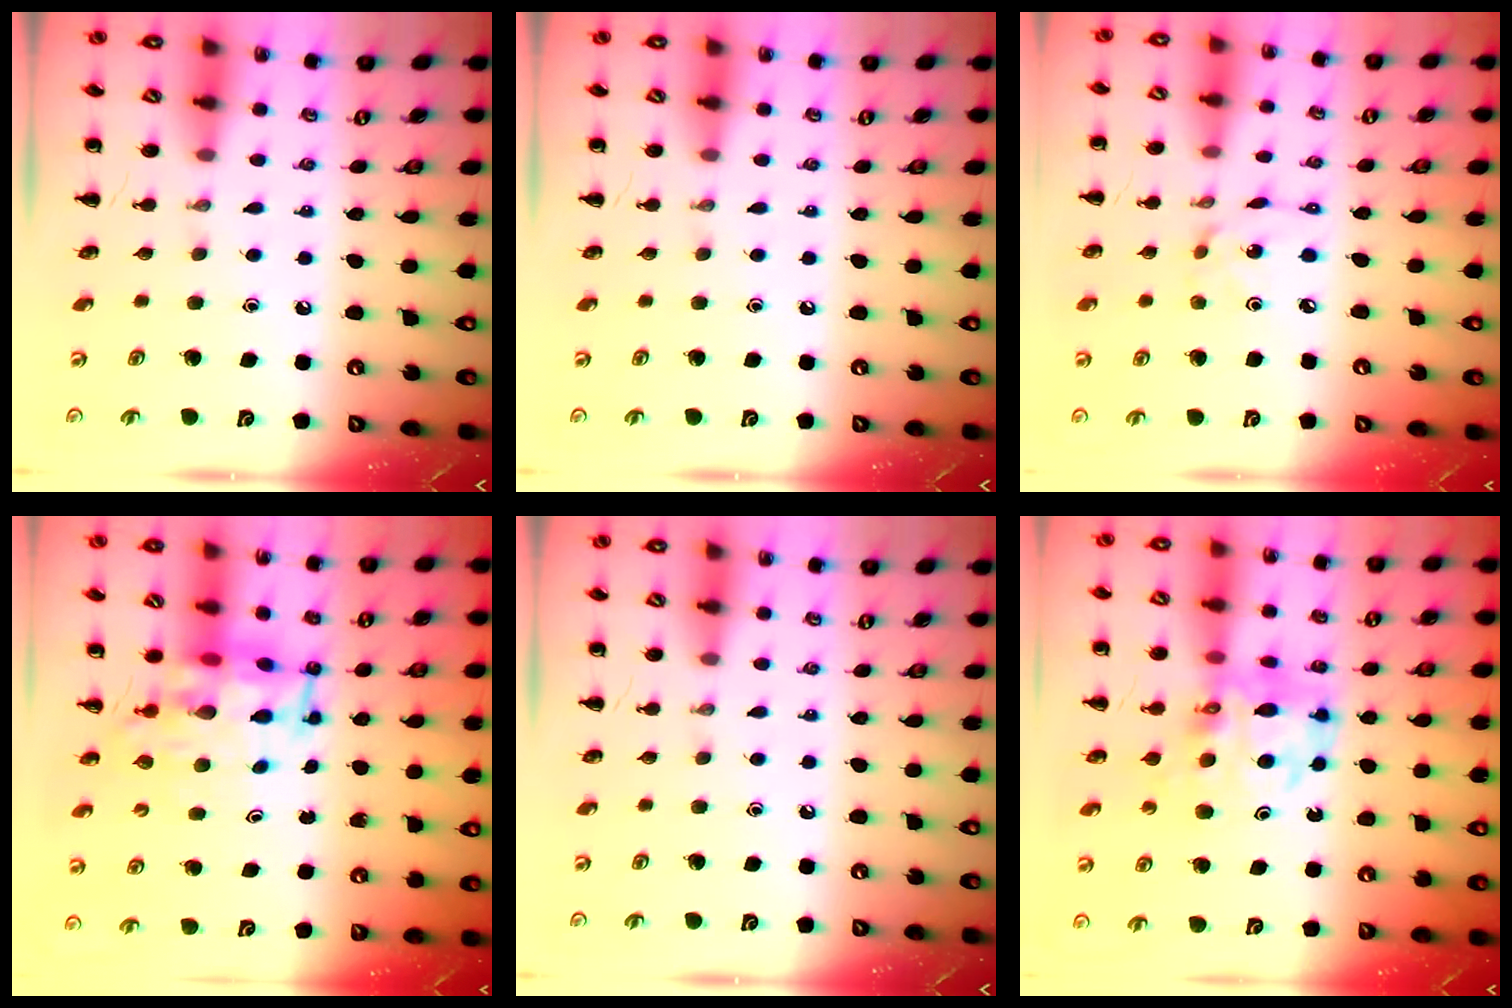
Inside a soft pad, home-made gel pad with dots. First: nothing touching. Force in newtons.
{"total": 0.0}
{"total": 2.1, "press": 2.0, "slide": 0.6}
{"total": 7.2, "press": 6.8, "slide": 2.3}
{"total": 0.0}
{"total": 10.3, "press": 9.8, "slide": 3.1}